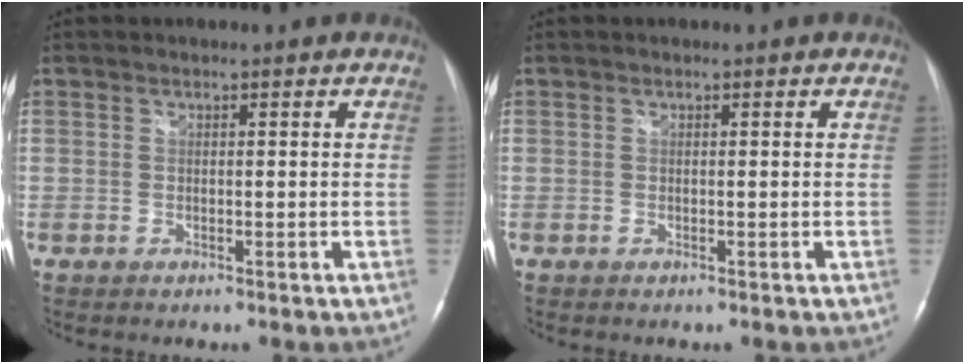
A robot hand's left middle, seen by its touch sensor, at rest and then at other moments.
{"total": 0.0}